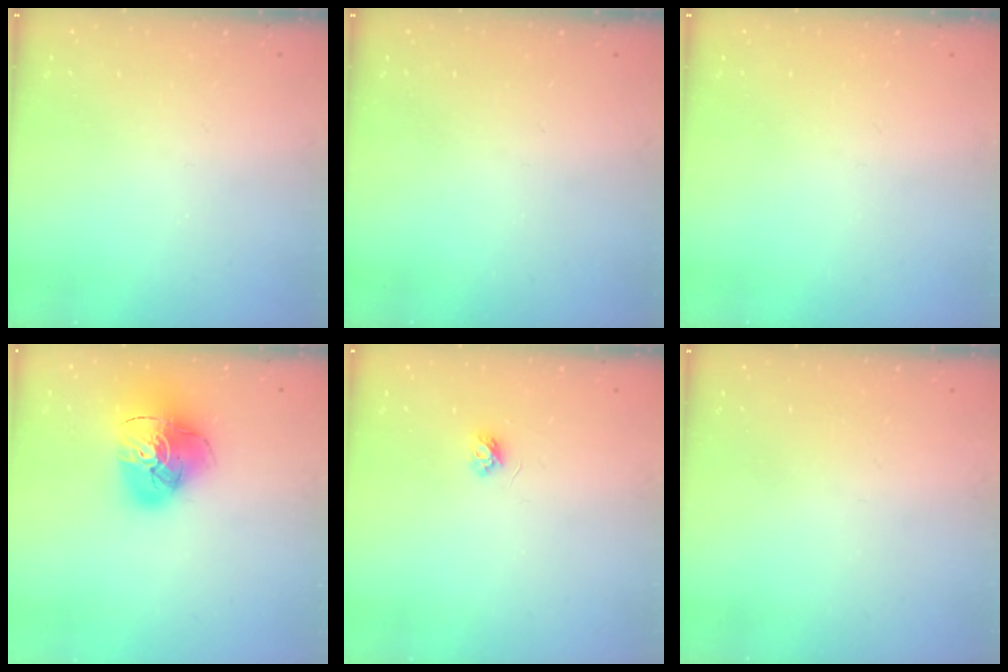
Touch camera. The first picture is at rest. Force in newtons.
{"total": 0.0}
{"total": 0.0}
{"total": 14.9, "press": 14.8, "slide": 1.6}
{"total": 3.7, "press": 3.7, "slide": 0.4}
{"total": 0.7, "press": 0.7, "slide": 0.3}